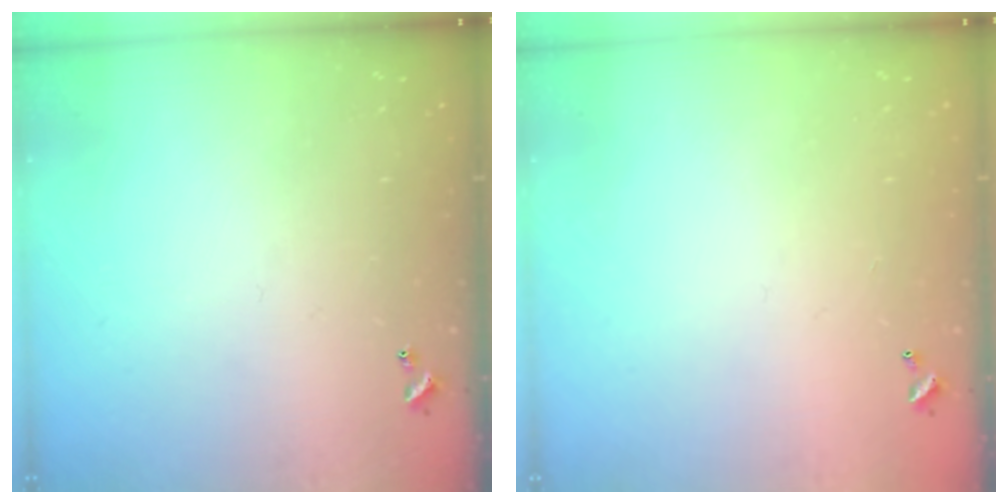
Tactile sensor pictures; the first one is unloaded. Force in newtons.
{"total": 2.9, "press": 2.9, "slide": 0.1}